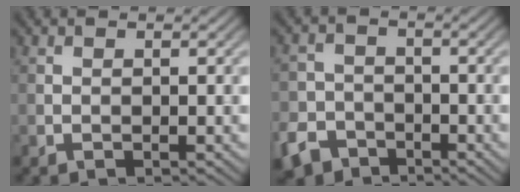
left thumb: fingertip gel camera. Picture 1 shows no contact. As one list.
[{"total": 5.8, "force": [-3.9, 3.9, 1.7], "torque": [-0.035, -0.007, -0.081]}]